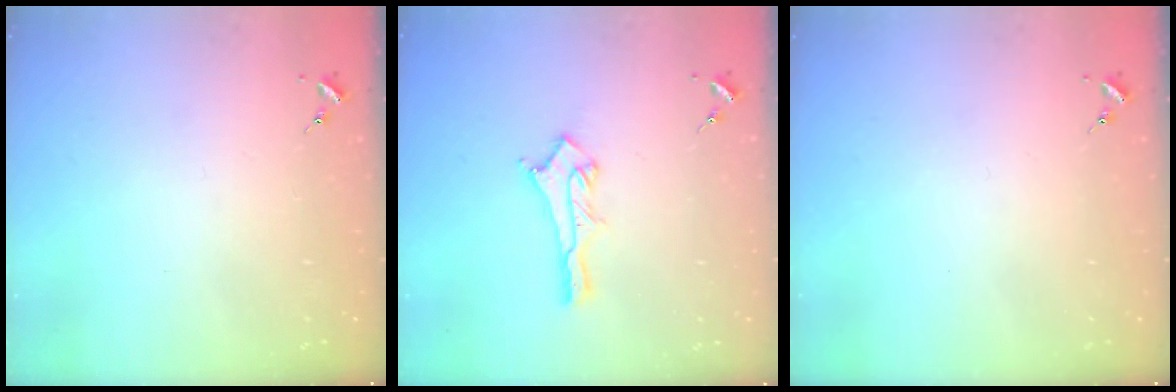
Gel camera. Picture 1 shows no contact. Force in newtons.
{"total": 12.5, "press": 12.5, "slide": 1.2}
{"total": 0.0}